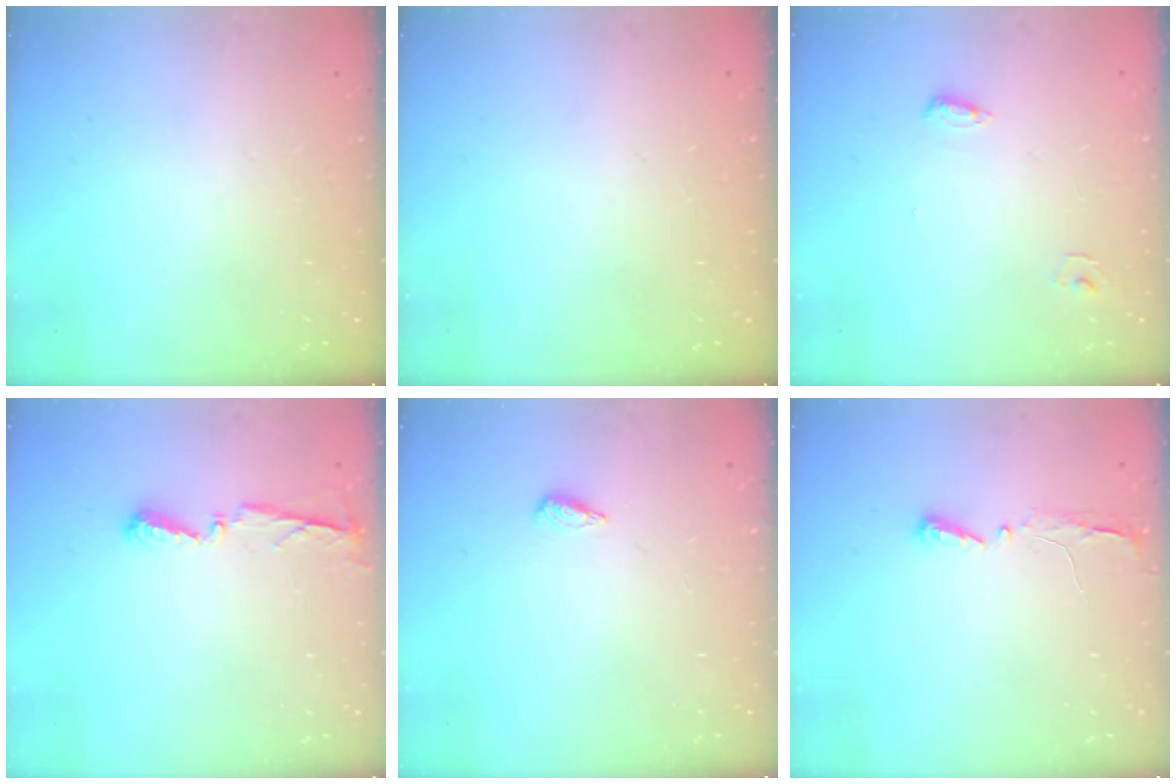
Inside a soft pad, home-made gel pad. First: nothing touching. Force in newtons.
{"total": 0.0}
{"total": 5.3, "press": 5.2, "slide": 1.2}
{"total": 4.9, "press": 4.9, "slide": 0.5}
{"total": 2.2, "press": 2.2, "slide": 0.4}
{"total": 3.8, "press": 3.7, "slide": 0.3}